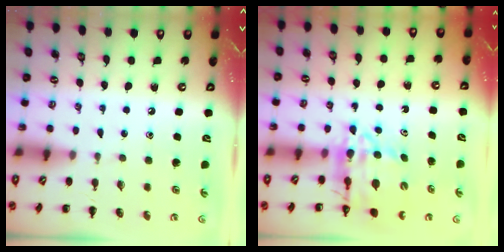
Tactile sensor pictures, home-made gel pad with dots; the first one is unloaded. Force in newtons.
{"total": 12.7, "press": 12.1, "slide": 4.0}